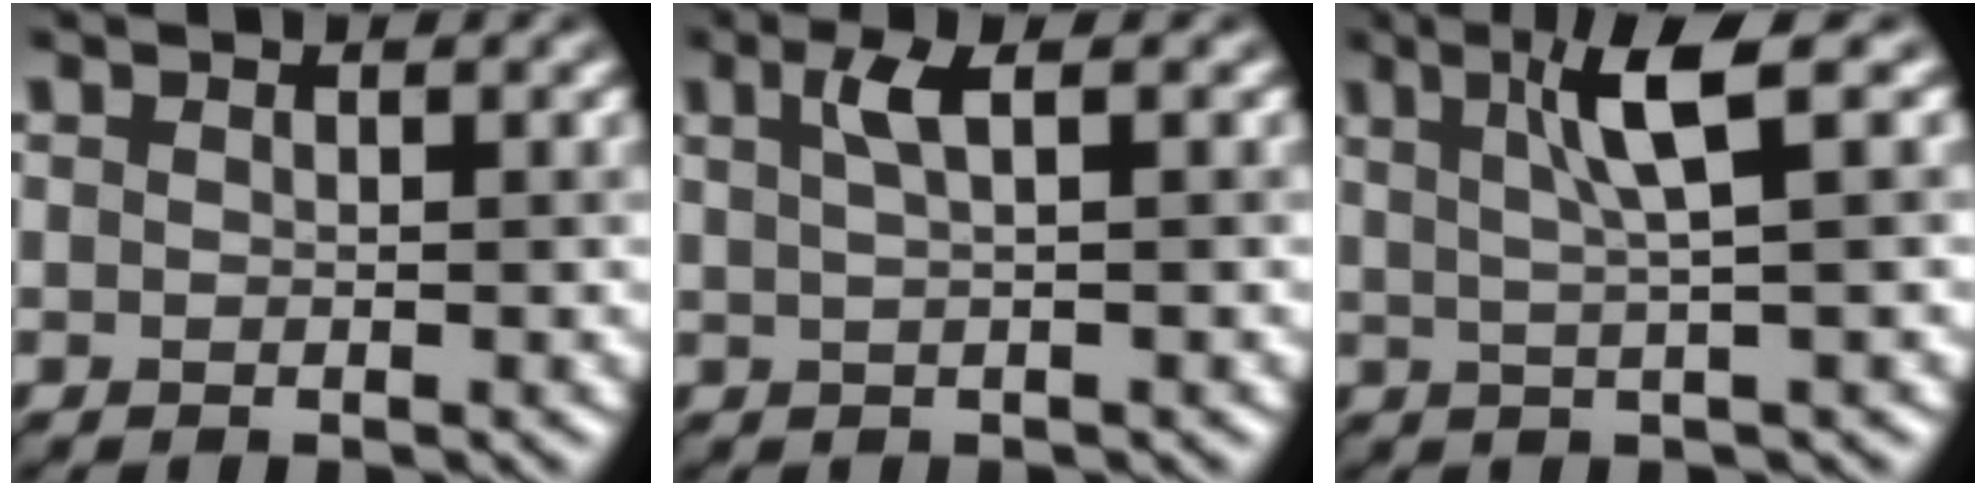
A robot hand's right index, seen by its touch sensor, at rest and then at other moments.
{"total": 2.4, "force": [0.9, 0.6, 2.1], "torque": [-0.034, 0.010, 0.018]}
{"total": 4.8, "force": [1.7, 0.4, 4.5], "torque": [-0.071, 0.012, 0.034]}